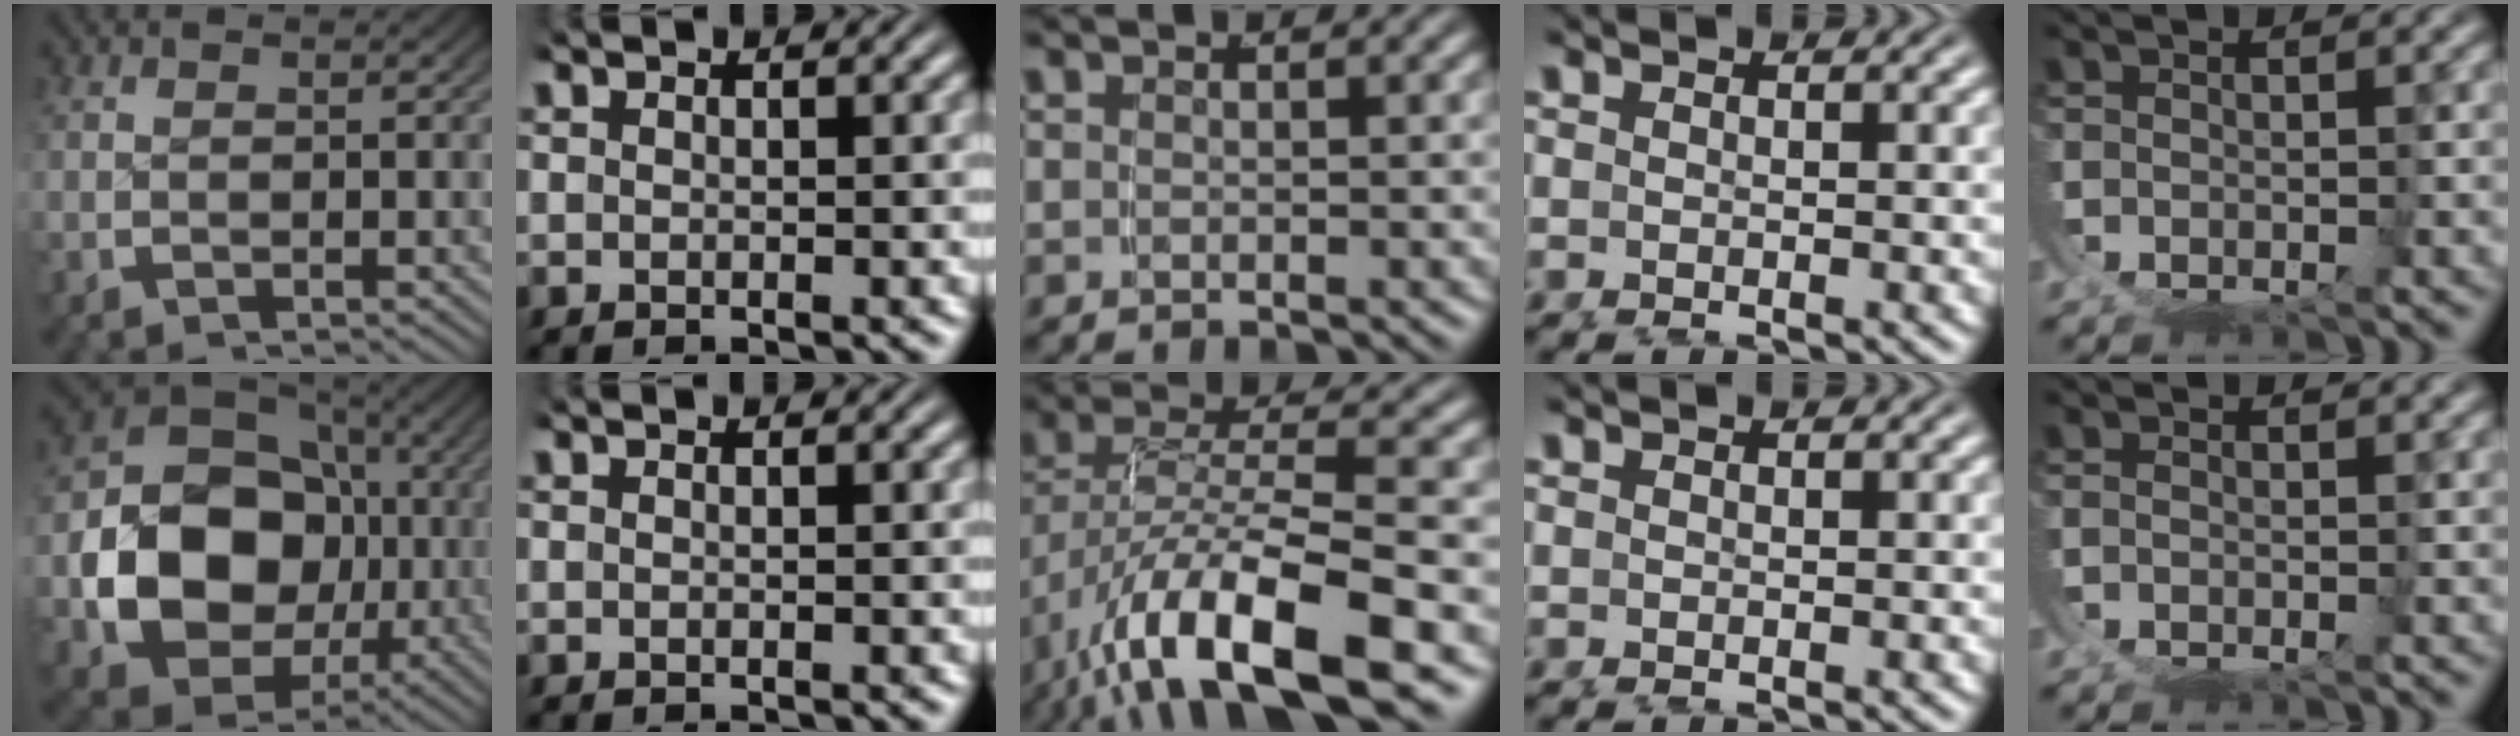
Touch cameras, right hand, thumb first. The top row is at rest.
{"thumb": {"total": 18.2, "force": [-2.2, 13.5, 12.0], "torque": [-0.259, -0.069, -0.010]}, "middle": {"total": 10.1, "force": [-3.4, 5.5, 7.8], "torque": [-0.161, -0.030, -0.036]}, "little": {"total": 1.0, "force": [-0.4, 1.0, -0.1], "torque": [-0.005, -0.003, -0.009]}}